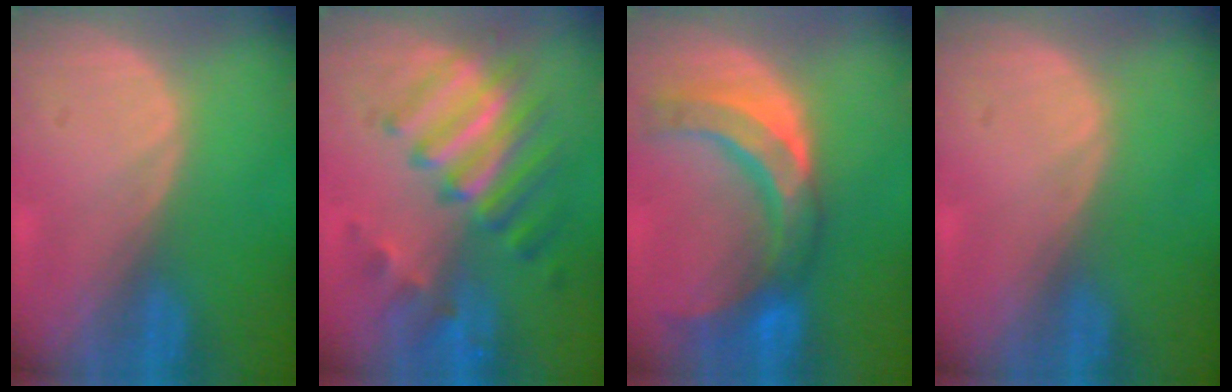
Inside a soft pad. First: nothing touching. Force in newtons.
{"total": 9.1, "press": 8.5, "slide": 3.1}
{"total": 10.3, "press": 9.5, "slide": 4.0}
{"total": 0.0}